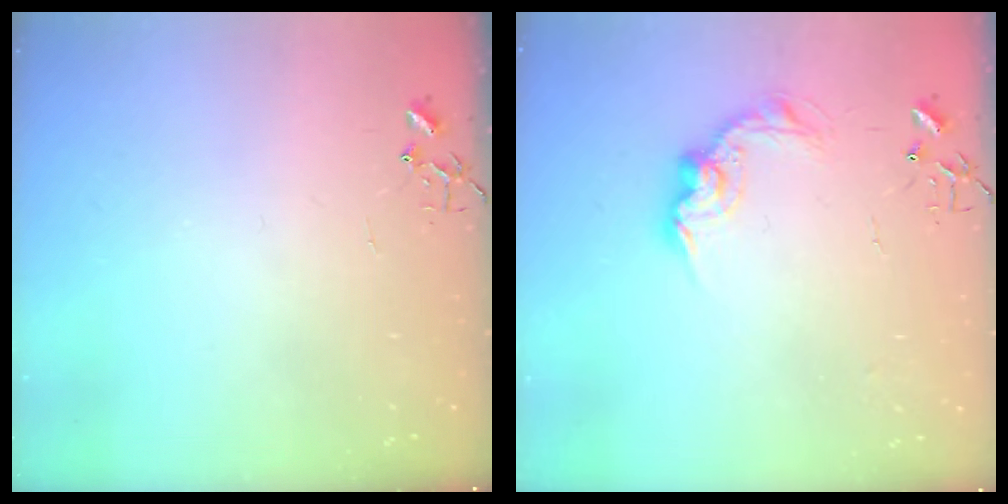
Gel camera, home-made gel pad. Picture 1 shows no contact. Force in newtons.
{"total": 11.5, "press": 11.5, "slide": 0.5}